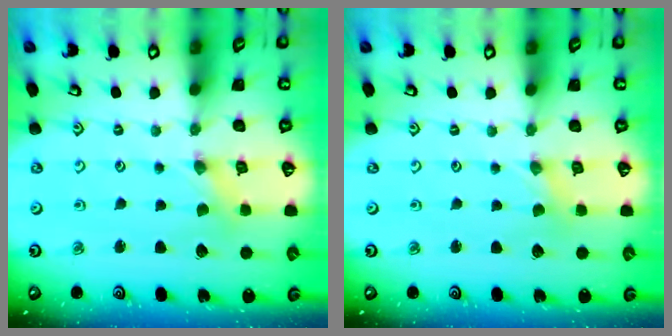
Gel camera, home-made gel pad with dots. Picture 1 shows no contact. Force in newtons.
{"total": 0.0}